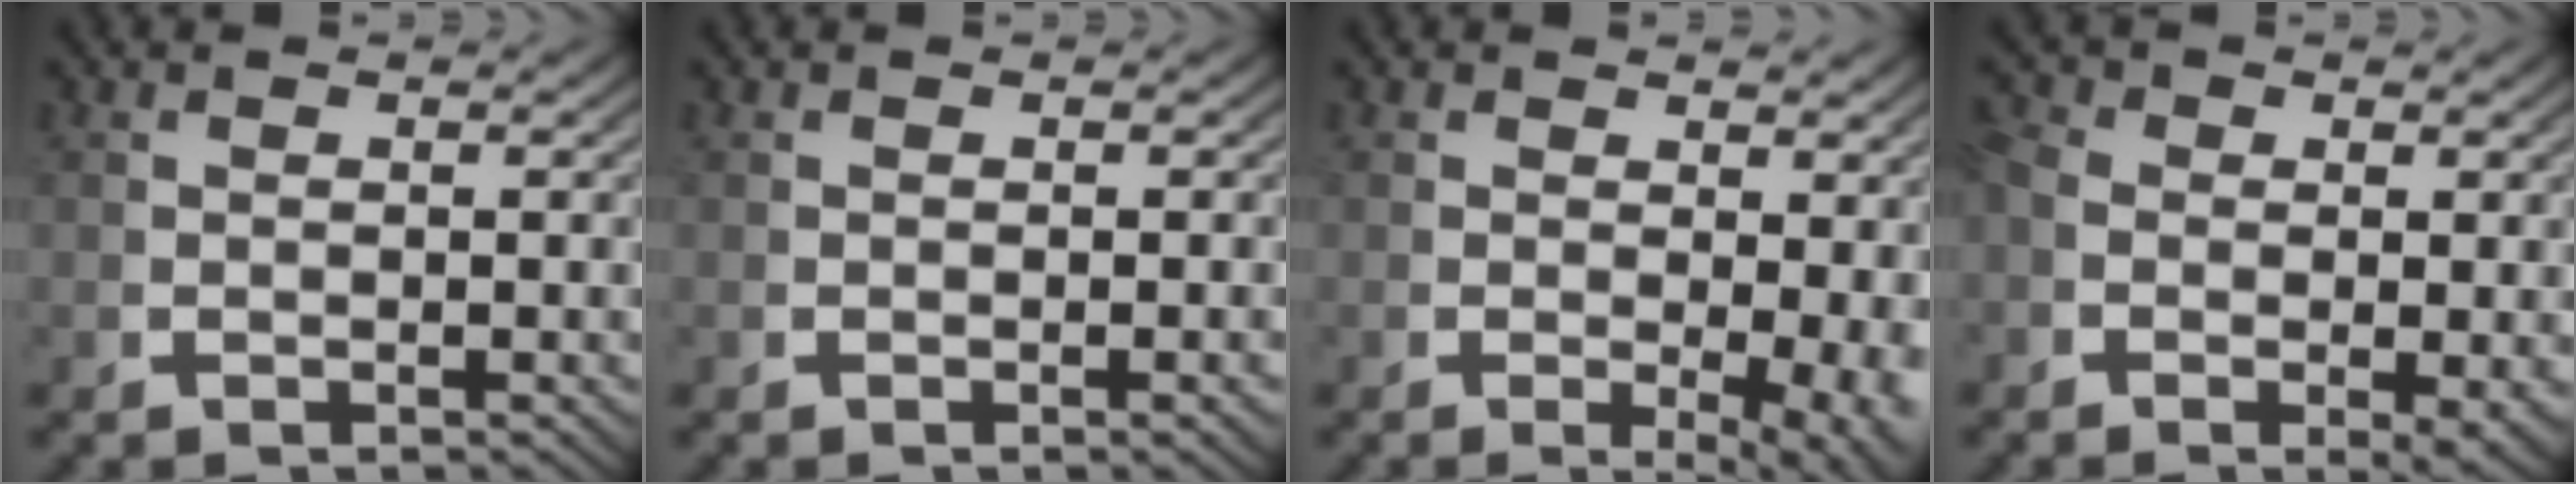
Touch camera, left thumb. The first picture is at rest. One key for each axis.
{"total": 0.7, "fx": -0.1, "fy": 0.0, "fz": 0.7, "tx": -0.012, "ty": 0.002, "tz": 0.000}
{"total": 4.3, "fx": 0.0, "fy": 2.2, "fz": 3.7, "tx": -0.050, "ty": -0.023, "tz": 0.005}
{"total": 3.6, "fx": -0.2, "fy": 2.4, "fz": 2.7, "tx": -0.047, "ty": -0.016, "tz": -0.003}